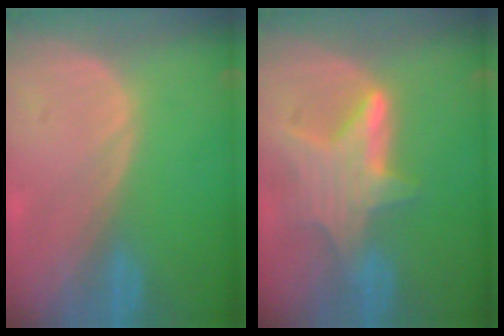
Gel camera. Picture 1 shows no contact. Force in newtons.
{"total": 6.8, "press": 6.6, "slide": 1.7}